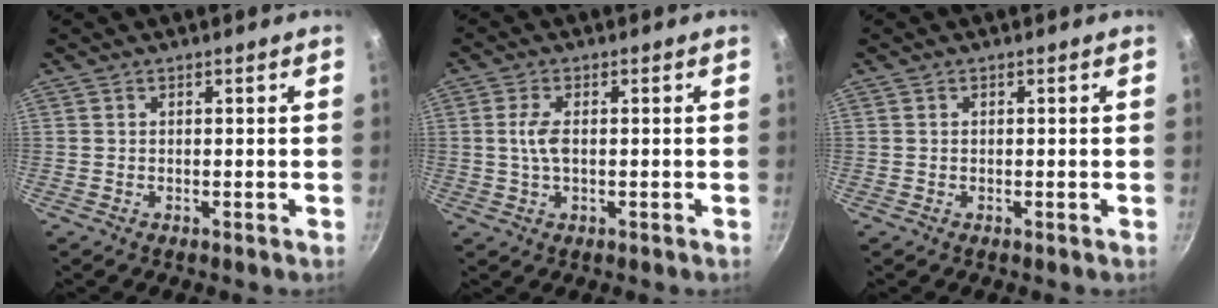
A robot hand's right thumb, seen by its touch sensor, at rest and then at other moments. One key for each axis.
{"total": 4.1, "fx": 0.2, "fy": 2.0, "fz": 3.6, "tx": -0.075, "ty": 0.005, "tz": 0.001}
{"total": 0.0}